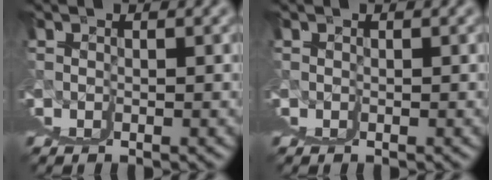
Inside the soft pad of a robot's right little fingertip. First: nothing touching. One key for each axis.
{"total": 0.0}